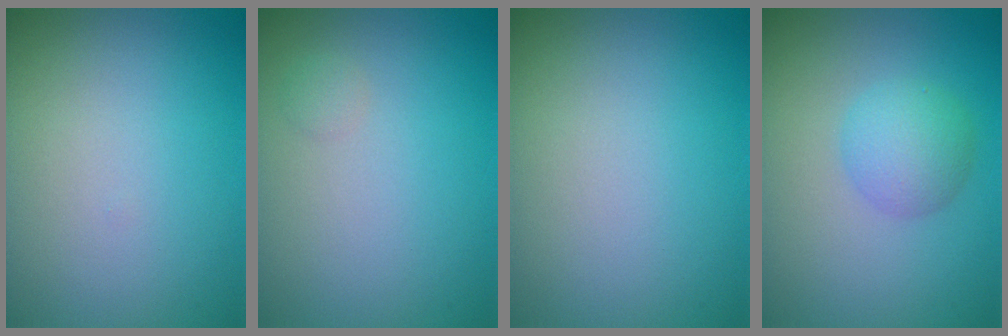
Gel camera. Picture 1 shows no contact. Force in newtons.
{"total": 0.6, "press": 0.6, "slide": 0.0}
{"total": 0.0}
{"total": 2.8, "press": 2.8, "slide": 0.1}